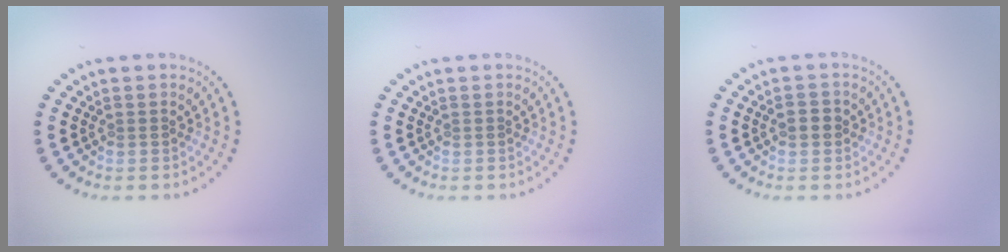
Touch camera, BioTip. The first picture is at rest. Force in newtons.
{"total": 0.0}
{"total": 1.6, "press": 1.6, "slide": 0.1}